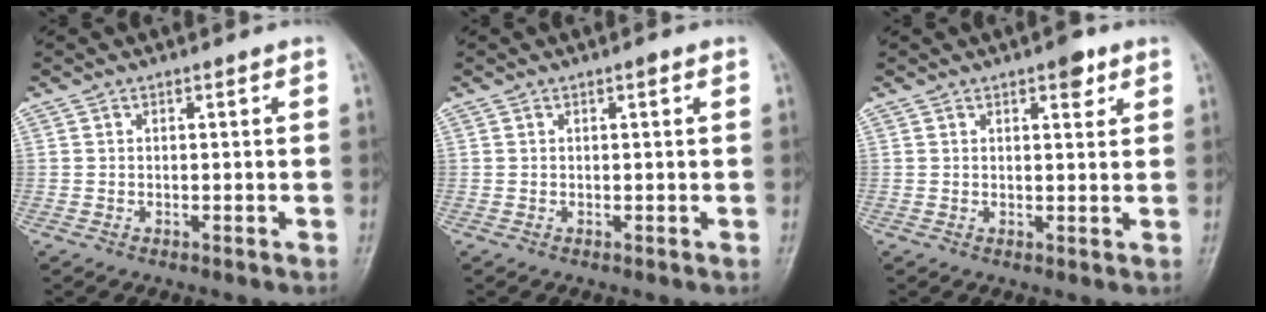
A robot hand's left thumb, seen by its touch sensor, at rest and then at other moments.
{"total": 0.7, "force": [0.3, 0.1, 0.6], "torque": [-0.009, 0.002, 0.002]}
{"total": 3.6, "force": [2.1, 1.5, 2.5], "torque": [-0.020, -0.008, 0.025]}